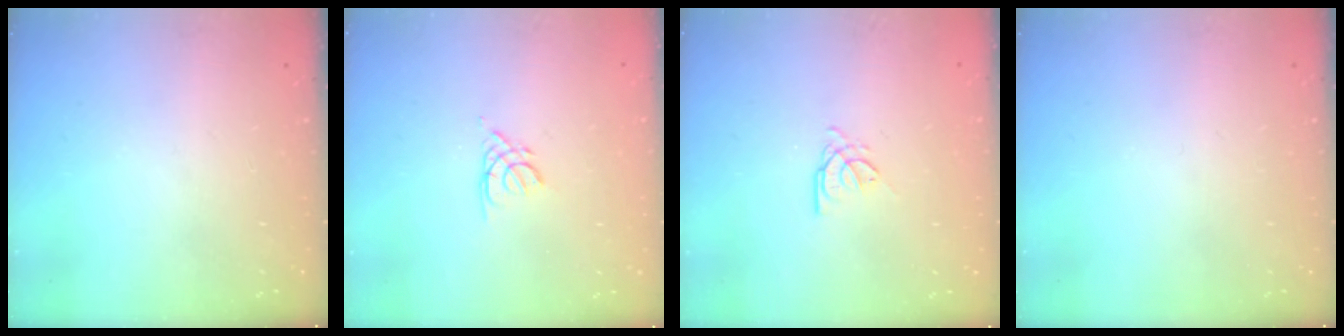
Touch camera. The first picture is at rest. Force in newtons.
{"total": 2.2, "press": 2.2, "slide": 0.4}
{"total": 0.9, "press": 0.8, "slide": 0.2}
{"total": 0.0}